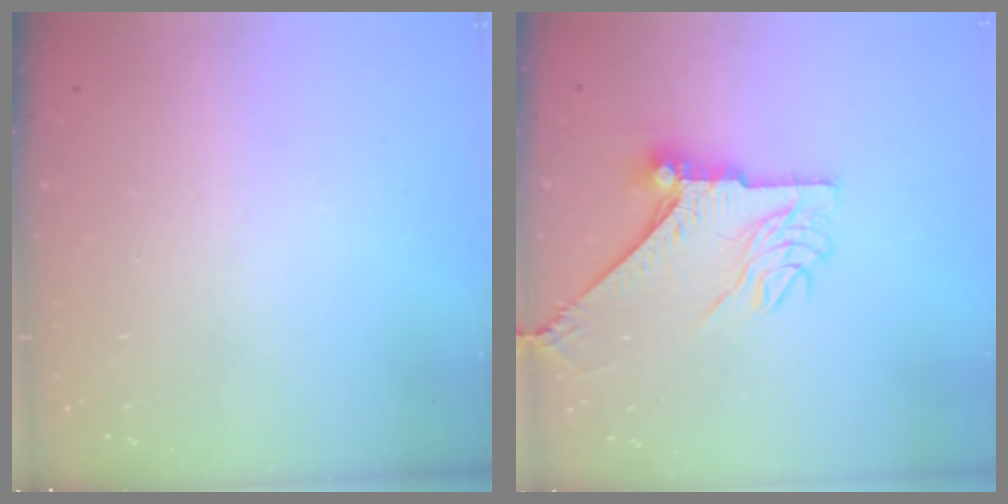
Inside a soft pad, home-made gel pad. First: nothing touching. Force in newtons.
{"total": 10.8, "press": 10.7, "slide": 1.1}